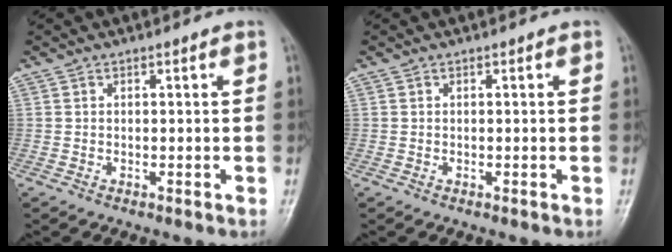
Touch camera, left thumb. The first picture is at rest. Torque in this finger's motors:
{"motor_torque": [0.00, 0.00, -0.01, 0.00, 0.00]}